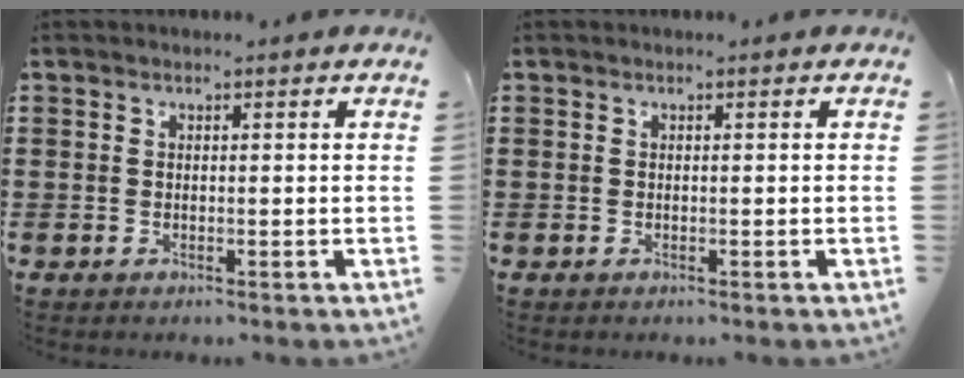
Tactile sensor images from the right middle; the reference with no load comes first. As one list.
[{"total": 0.0}]